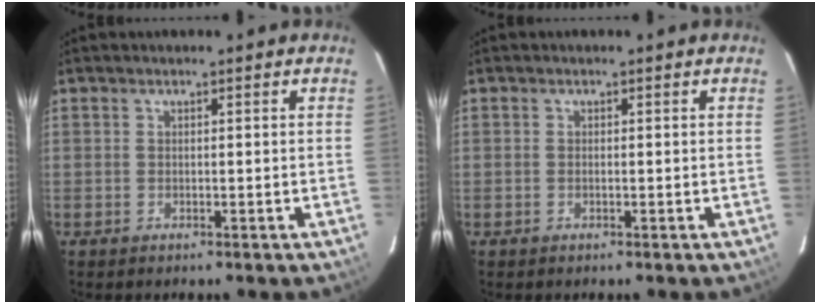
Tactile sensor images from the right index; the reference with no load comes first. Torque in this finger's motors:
{"motor_torque": [-0.19, 0.13, -0.06, 0.00]}